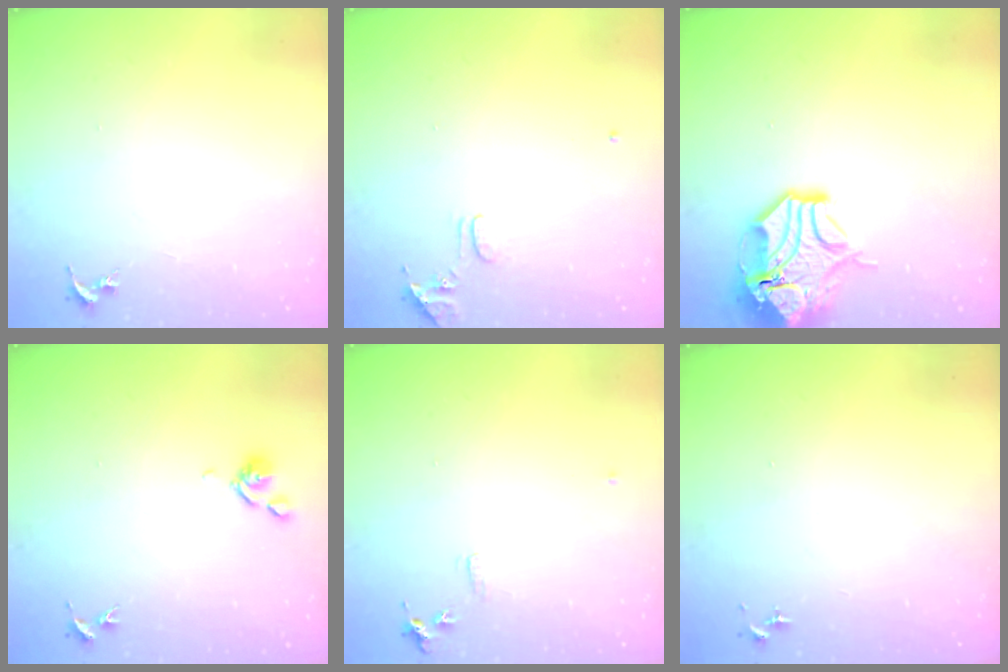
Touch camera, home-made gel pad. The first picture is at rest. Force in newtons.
{"total": 8.0, "press": 7.9, "slide": 0.7}
{"total": 15.1, "press": 14.9, "slide": 2.5}
{"total": 6.4, "press": 6.2, "slide": 1.3}
{"total": 5.6, "press": 5.5, "slide": 0.7}
{"total": 0.0}